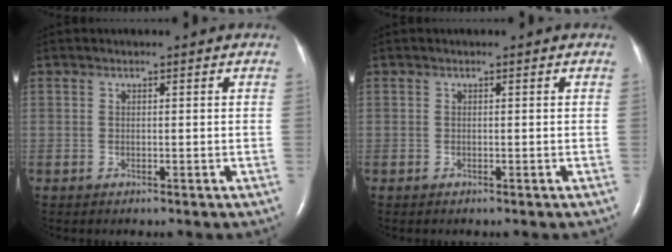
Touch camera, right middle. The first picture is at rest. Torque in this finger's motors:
{"motor_torque": [0.17, -0.07, 0.03, 0.01]}